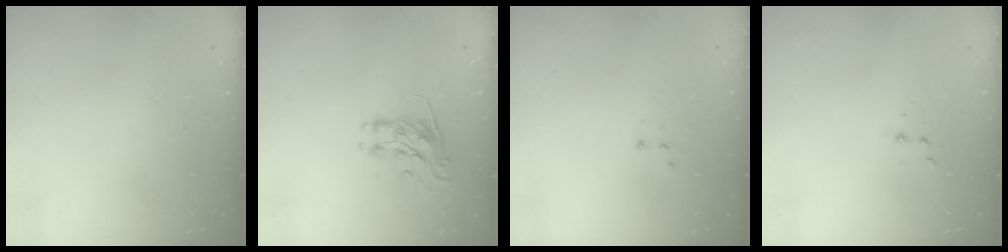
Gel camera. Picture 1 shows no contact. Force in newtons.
{"total": 8.2, "press": 8.2, "slide": 0.1}
{"total": 2.8, "press": 2.7, "slide": 0.7}
{"total": 4.0, "press": 3.9, "slide": 1.0}